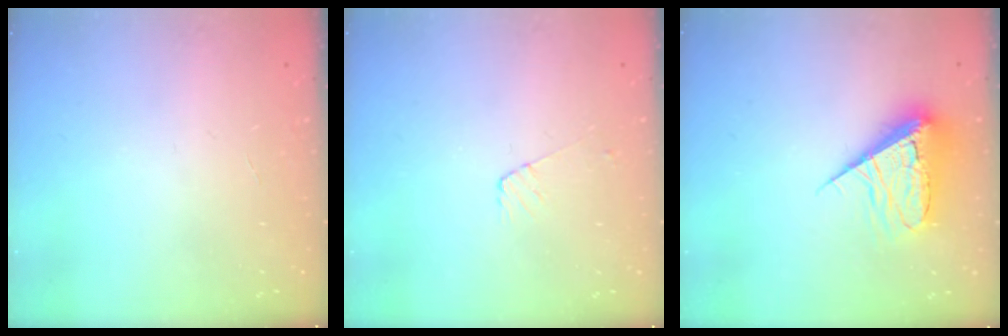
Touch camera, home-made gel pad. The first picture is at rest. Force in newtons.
{"total": 4.9, "press": 4.8, "slide": 0.4}
{"total": 11.4, "press": 11.3, "slide": 1.4}